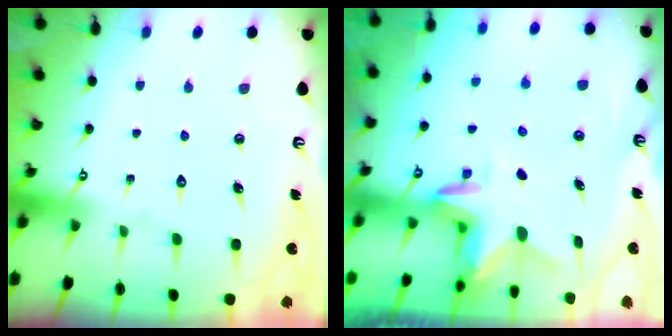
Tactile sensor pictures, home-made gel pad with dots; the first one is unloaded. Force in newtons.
{"total": 3.1, "press": 3.1, "slide": 0.2}